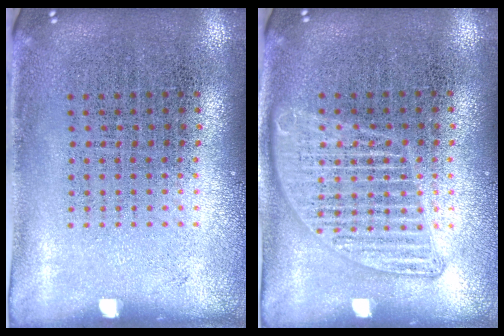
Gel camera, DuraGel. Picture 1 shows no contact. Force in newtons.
{"total": 1.3, "press": 1.3, "slide": 0.1}